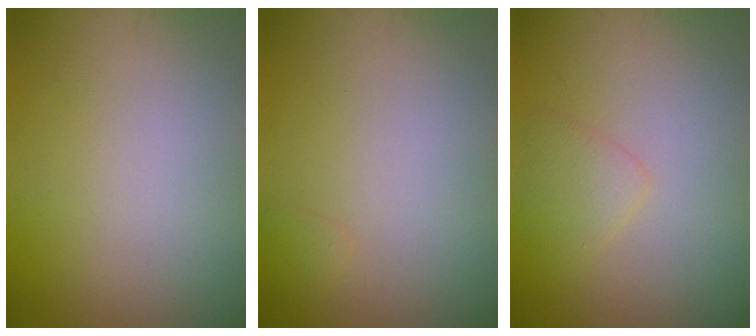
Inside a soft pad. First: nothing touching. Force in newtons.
{"total": 0.6, "press": 0.6, "slide": 0.0}
{"total": 1.6, "press": 1.6, "slide": 0.1}